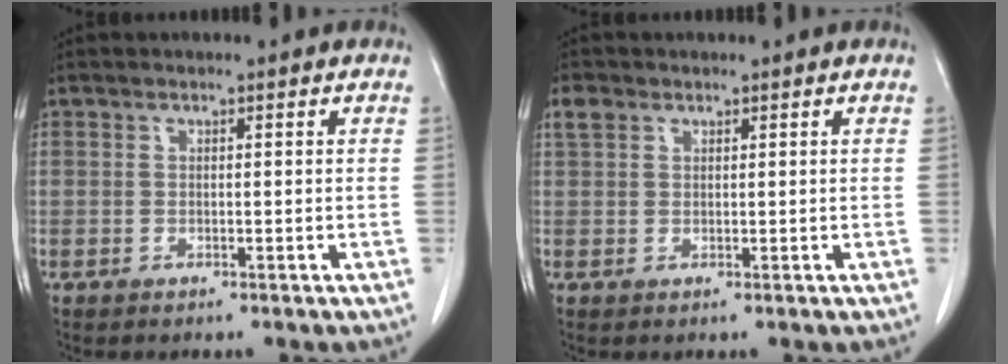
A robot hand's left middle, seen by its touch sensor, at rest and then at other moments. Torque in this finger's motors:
{"motor_torque": [0.16, -0.18, 0.14, 0.00]}